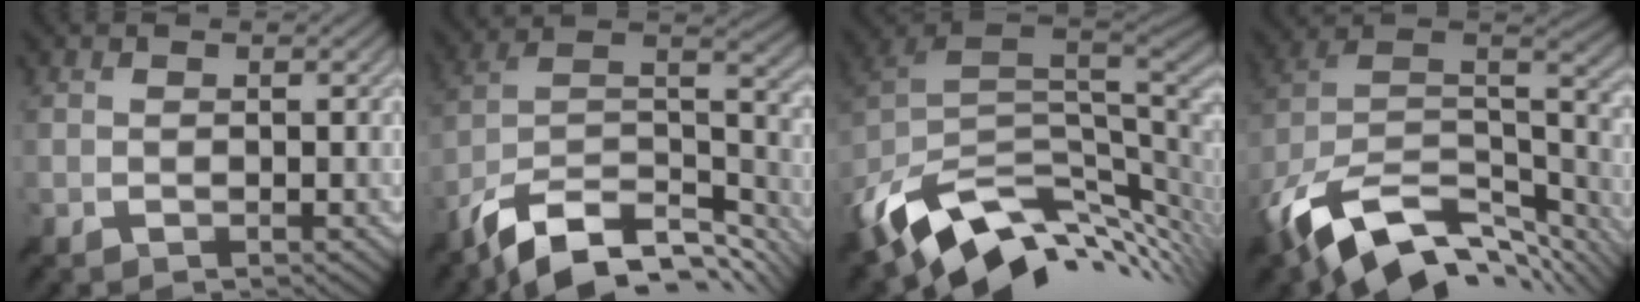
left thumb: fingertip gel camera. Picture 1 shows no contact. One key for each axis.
{"total": 14.7, "fx": -9.8, "fy": 6.4, "fz": 8.8, "tx": -0.199, "ty": -0.015, "tz": -0.166}
{"total": 14.6, "fx": -4.8, "fy": 8.9, "fz": 10.5, "tx": -0.219, "ty": -0.031, "tz": -0.069}
{"total": 16.0, "fx": -8.5, "fy": 8.5, "fz": 10.7, "tx": -0.244, "ty": -0.026, "tz": -0.132}